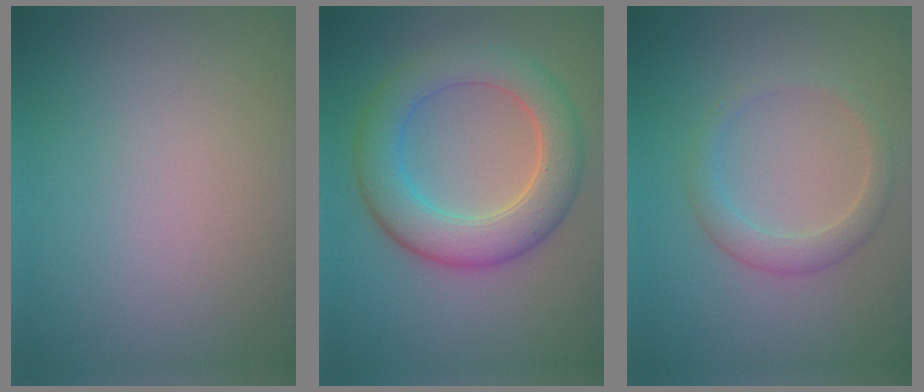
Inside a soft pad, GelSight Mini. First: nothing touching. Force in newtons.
{"total": 6.6, "press": 6.6, "slide": 0.3}
{"total": 2.2, "press": 2.2, "slide": 0.1}